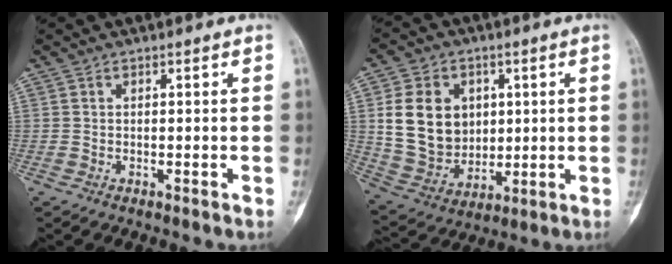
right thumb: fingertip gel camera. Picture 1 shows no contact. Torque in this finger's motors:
{"motor_torque": [-0.81, 1.57, 1.36, 0.50, 0.37]}